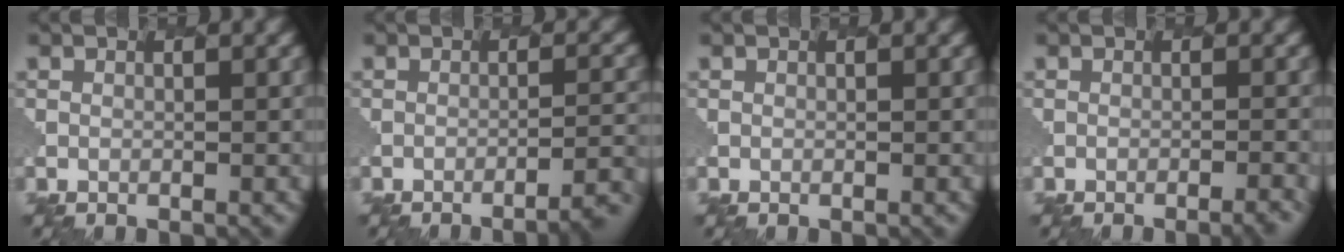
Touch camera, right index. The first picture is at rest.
{"total": 4.4, "force": [-3.5, 0.7, 2.7], "torque": [-0.036, 0.011, -0.043]}
{"total": 0.0}
{"total": 2.1, "force": [-1.5, 0.4, 1.4], "torque": [-0.013, 0.009, -0.019]}